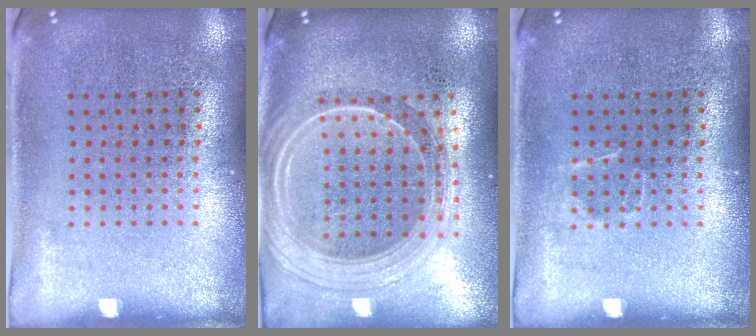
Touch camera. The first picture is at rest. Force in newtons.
{"total": 2.3, "press": 2.0, "slide": 1.1}
{"total": 0.6, "press": 0.6, "slide": 0.2}